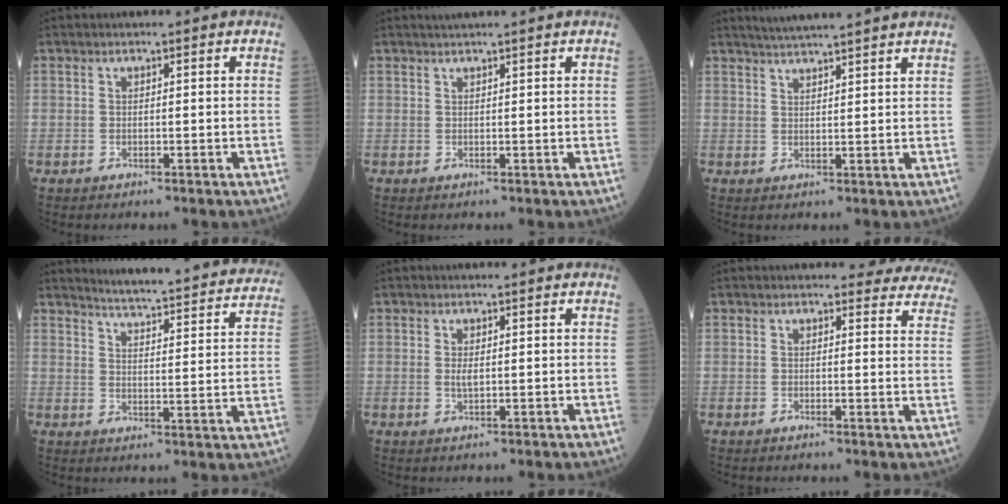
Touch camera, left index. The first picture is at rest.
{"total": 2.4, "force": [2.1, -0.5, 1.1], "torque": [-0.010, 0.017, 0.038]}
{"total": 8.8, "force": [7.9, -0.7, 3.8], "torque": [-0.061, 0.024, 0.107]}
{"total": 23.3, "force": [21.9, 1.7, 7.7], "torque": [-0.102, -0.073, 0.255]}
{"total": 1.4, "force": [0.1, 0.5, 1.3], "torque": [-0.026, 0.000, 0.003]}
{"total": 11.7, "force": [11.2, 3.3, 1.1], "torque": [0.040, -0.049, 0.078]}